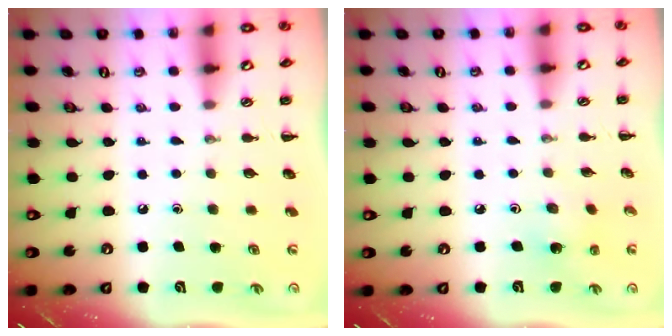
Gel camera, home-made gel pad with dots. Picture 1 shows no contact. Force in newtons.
{"total": 3.0, "press": 2.8, "slide": 0.9}